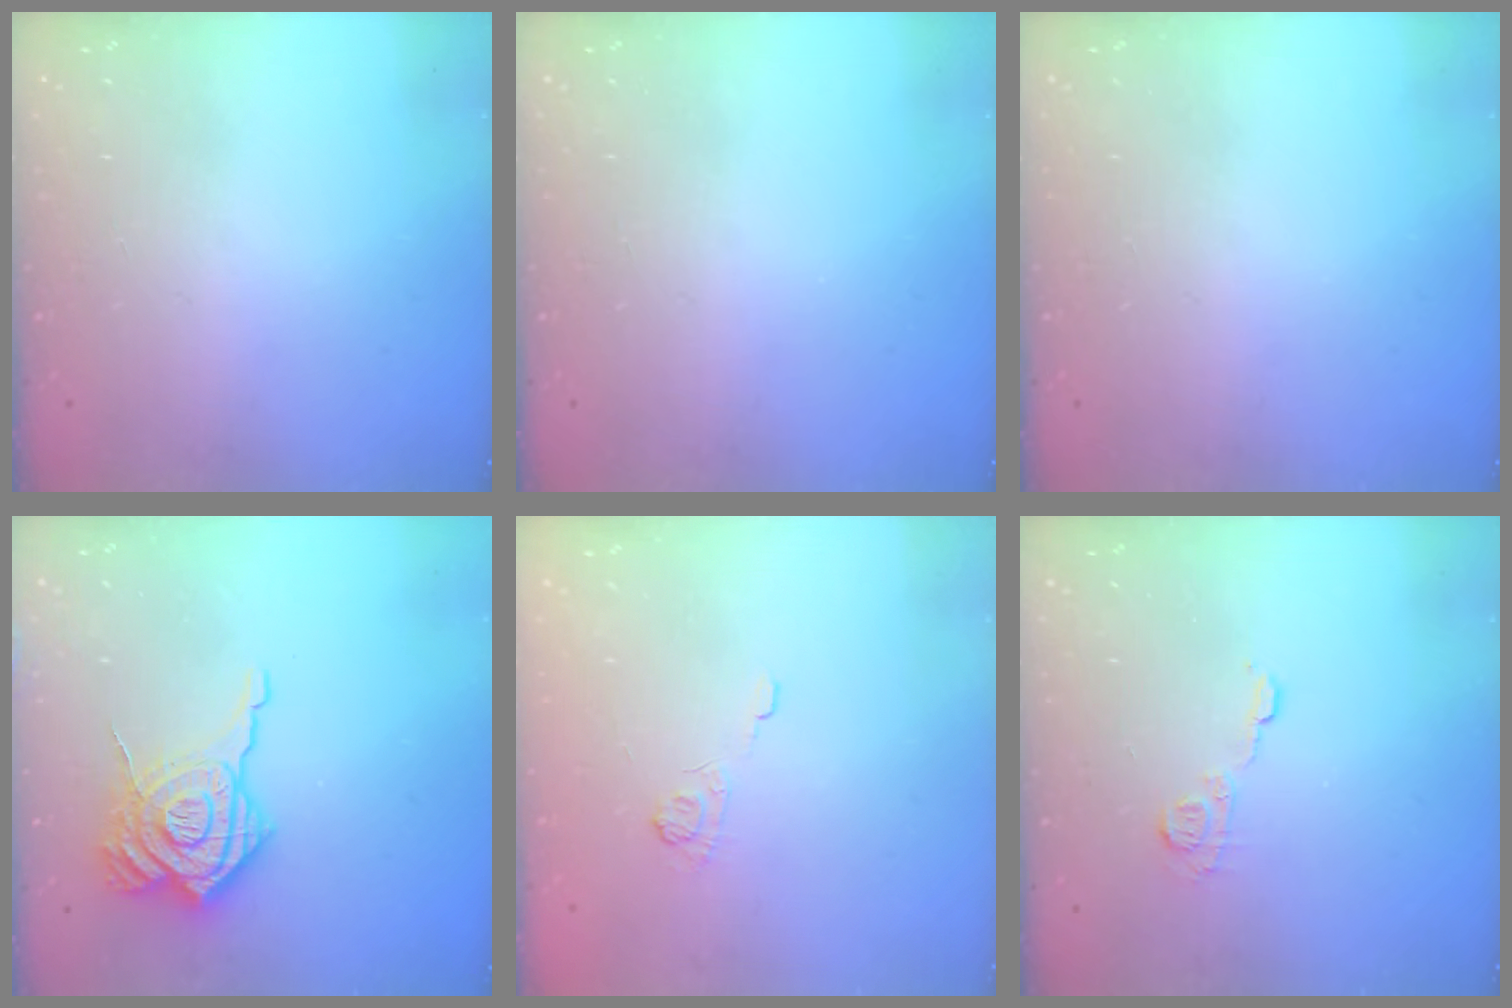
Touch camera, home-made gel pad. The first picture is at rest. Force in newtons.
{"total": 0.0}
{"total": 0.0}
{"total": 19.3, "press": 19.2, "slide": 2.0}
{"total": 2.5, "press": 2.1, "slide": 1.4}
{"total": 7.3, "press": 7.3, "slide": 0.1}